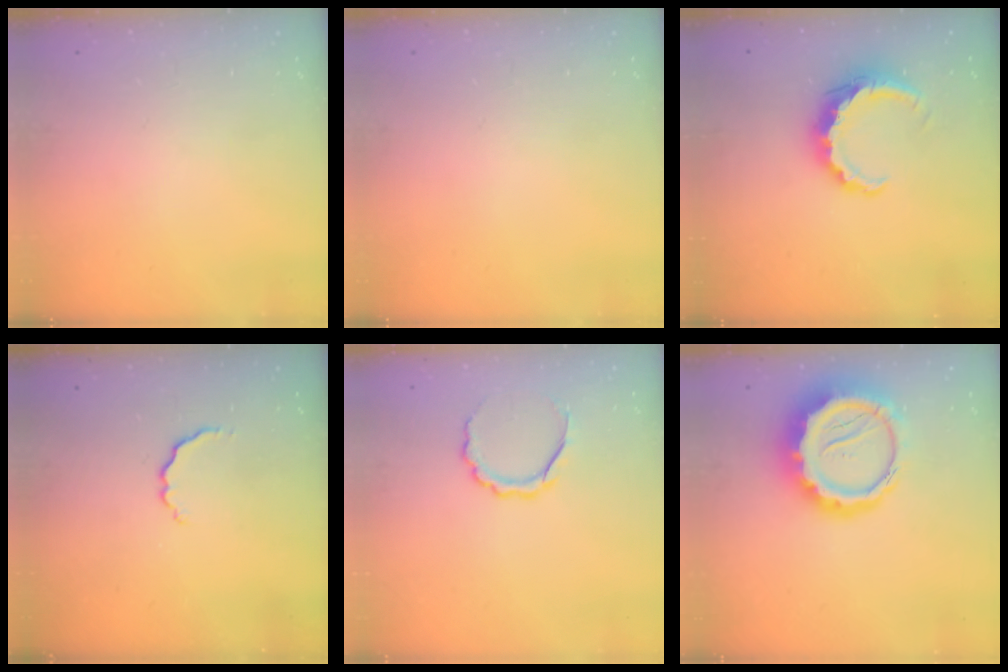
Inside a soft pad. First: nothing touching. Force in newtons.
{"total": 0.0}
{"total": 8.0, "press": 7.9, "slide": 1.1}
{"total": 2.7, "press": 2.6, "slide": 0.8}
{"total": 6.5, "press": 6.4, "slide": 0.5}
{"total": 14.7, "press": 14.4, "slide": 3.1}